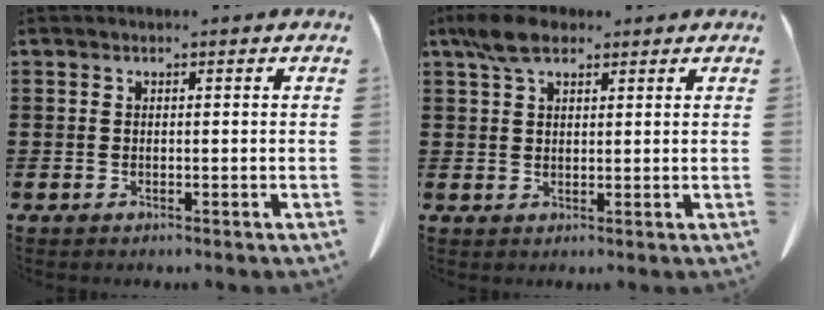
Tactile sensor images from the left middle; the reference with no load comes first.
{"total": 5.0, "force": [3.3, 2.4, 2.9], "torque": [-0.068, 0.007, 0.062]}